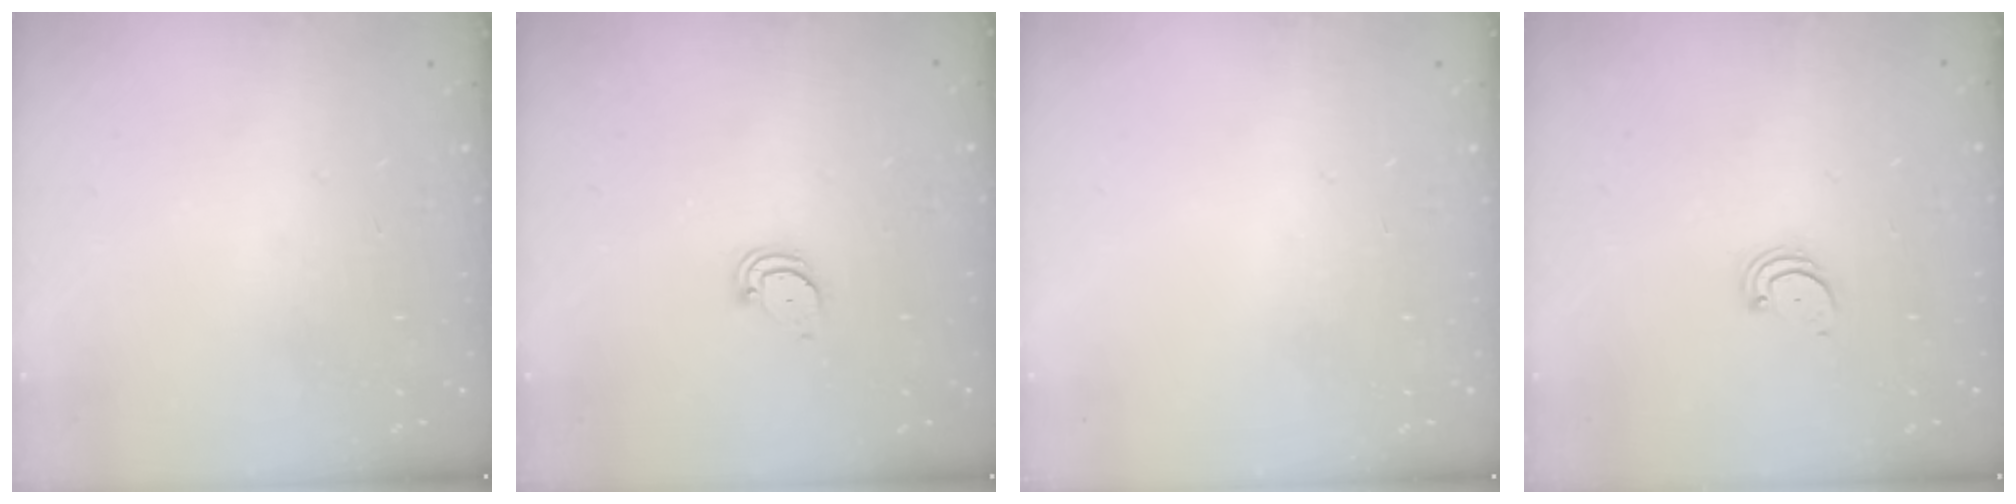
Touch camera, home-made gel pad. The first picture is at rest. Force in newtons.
{"total": 2.1, "press": 2.1, "slide": 0.1}
{"total": 0.0}
{"total": 2.2, "press": 2.2, "slide": 0.2}